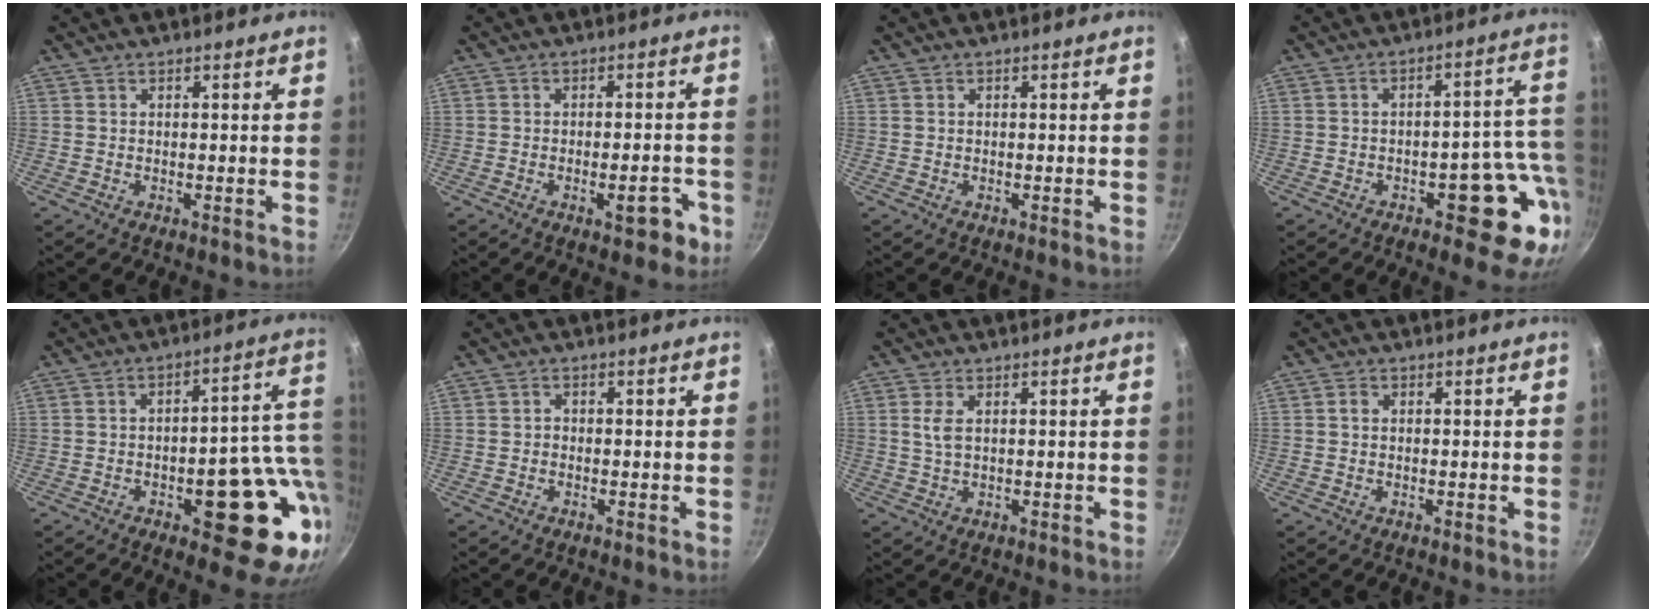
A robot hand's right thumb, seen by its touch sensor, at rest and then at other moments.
{"total": 6.3, "force": [-2.7, 2.6, 5.1], "torque": [-0.048, 0.015, -0.030]}
{"total": 0.0}
{"total": 13.6, "force": [-4.5, 6.2, 11.3], "torque": [-0.074, 0.039, -0.050]}
{"total": 19.5, "force": [-3.6, 8.4, 17.2], "torque": [-0.160, 0.017, -0.040]}
{"total": 0.8, "force": [-0.3, 0.6, 0.3], "torque": [-0.005, 0.004, -0.006]}
{"total": 2.9, "force": [0.8, 1.4, 2.5], "torque": [-0.052, -0.002, 0.018]}
{"total": 1.1, "force": [0.2, 0.9, 0.7], "torque": [-0.013, 0.004, 0.002]}